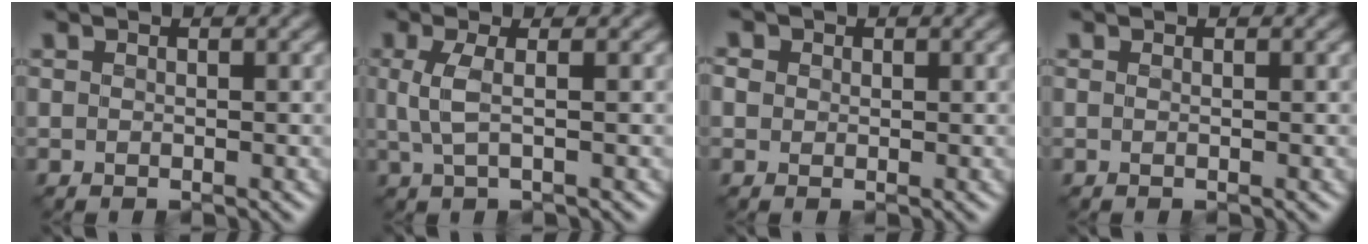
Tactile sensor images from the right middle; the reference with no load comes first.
{"total": 2.3, "force": [-0.1, 0.7, 2.2], "torque": [-0.047, -0.004, -0.001]}
{"total": 1.0, "force": [0.0, 1.0, 0.1], "torque": [-0.001, -0.003, -0.003]}
{"total": 0.0}